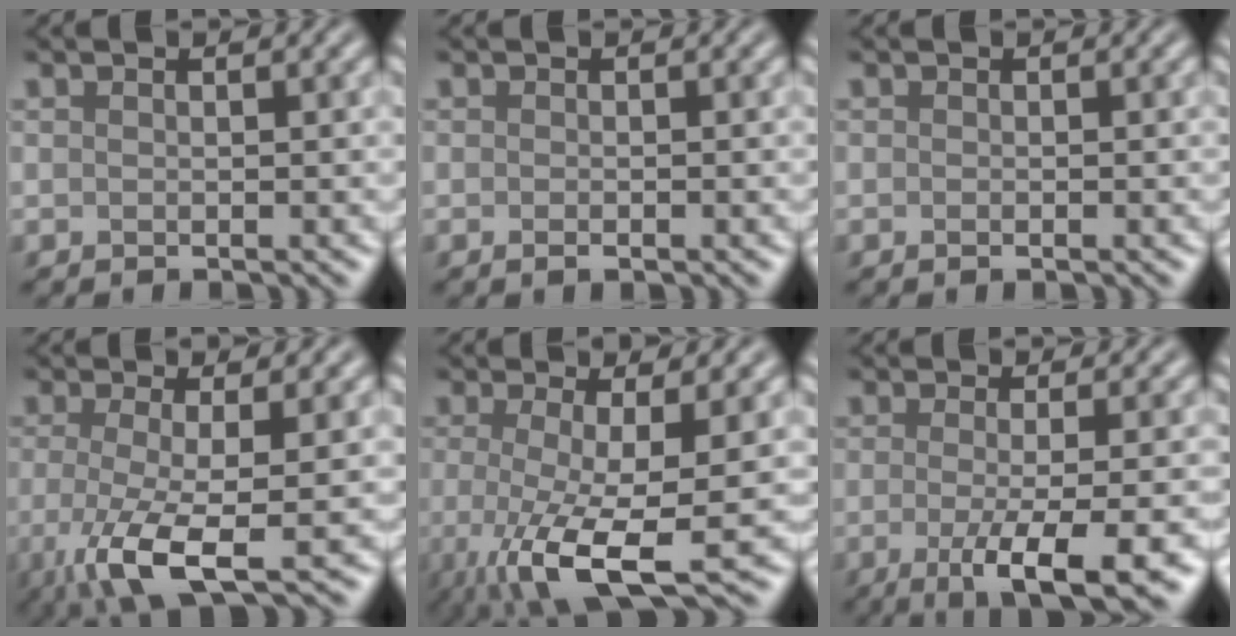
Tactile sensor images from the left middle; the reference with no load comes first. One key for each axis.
{"total": 0.8, "fx": -0.8, "fy": -0.3, "fz": -0.1, "tx": -0.008, "ty": 0.002, "tz": -0.002}
{"total": 0.6, "fx": -0.5, "fy": -0.3, "fz": -0.2, "tx": -0.004, "ty": 0.008, "tz": 0.001}
{"total": 6.1, "fx": -2.1, "fy": 1.2, "fz": 5.6, "tx": -0.110, "ty": -0.012, "tz": -0.031}
{"total": 7.9, "fx": -2.3, "fy": 1.7, "fz": 7.3, "tx": -0.129, "ty": -0.014, "tz": -0.028}
{"total": 6.9, "fx": -2.7, "fy": 1.4, "fz": 6.2, "tx": -0.088, "ty": -0.010, "tz": -0.034}